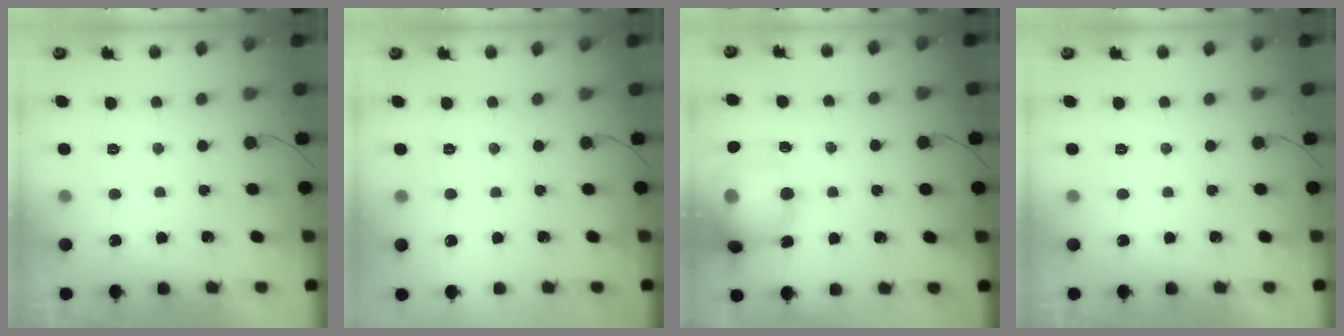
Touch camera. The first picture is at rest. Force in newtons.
{"total": 0.0}
{"total": 15.6, "press": 15.2, "slide": 3.4}
{"total": 0.0}